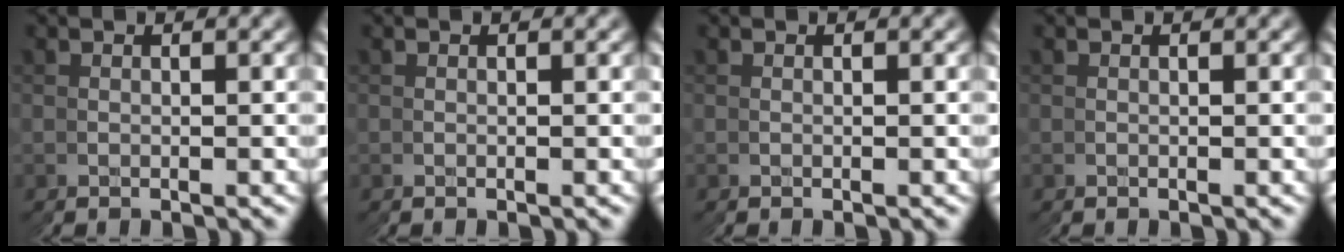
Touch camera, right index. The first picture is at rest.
{"total": 0.0}
{"total": 0.0}
{"total": 0.0}